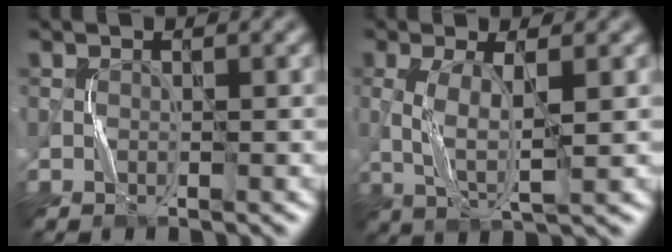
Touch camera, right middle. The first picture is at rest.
{"total": 4.3, "force": [0.2, 1.1, 4.2], "torque": [-0.094, 0.001, 0.003]}